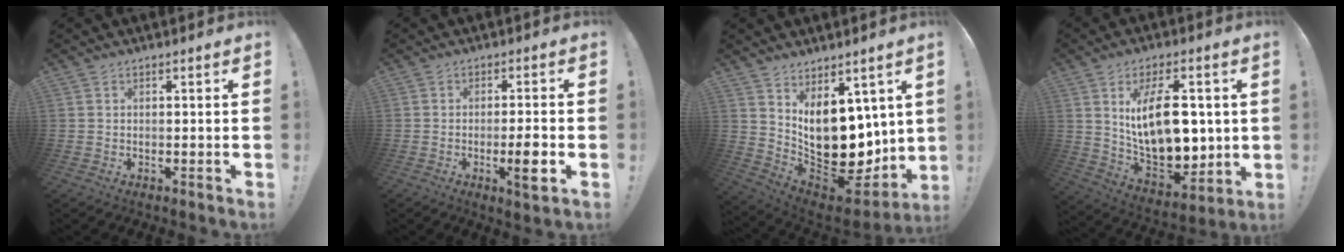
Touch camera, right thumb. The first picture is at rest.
{"total": 6.9, "force": [-2.5, 0.6, 6.4], "torque": [-0.082, -0.004, -0.044]}
{"total": 15.9, "force": [1.9, 10.9, 11.4], "torque": [-0.187, -0.050, 0.061]}
{"total": 19.7, "force": [3.8, 11.0, 15.9], "torque": [-0.279, -0.024, 0.066]}